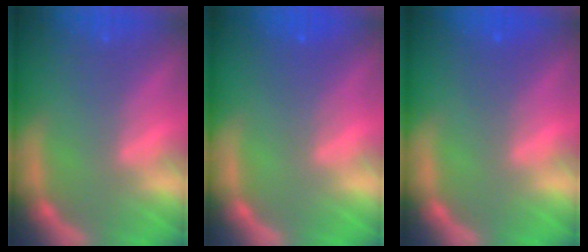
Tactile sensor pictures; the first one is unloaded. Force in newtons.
{"total": 2.0}
{"total": 1.5}